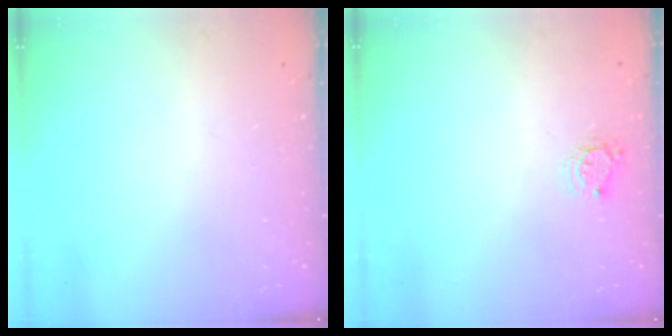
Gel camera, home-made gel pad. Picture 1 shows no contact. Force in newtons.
{"total": 5.1, "press": 5.1, "slide": 0.5}